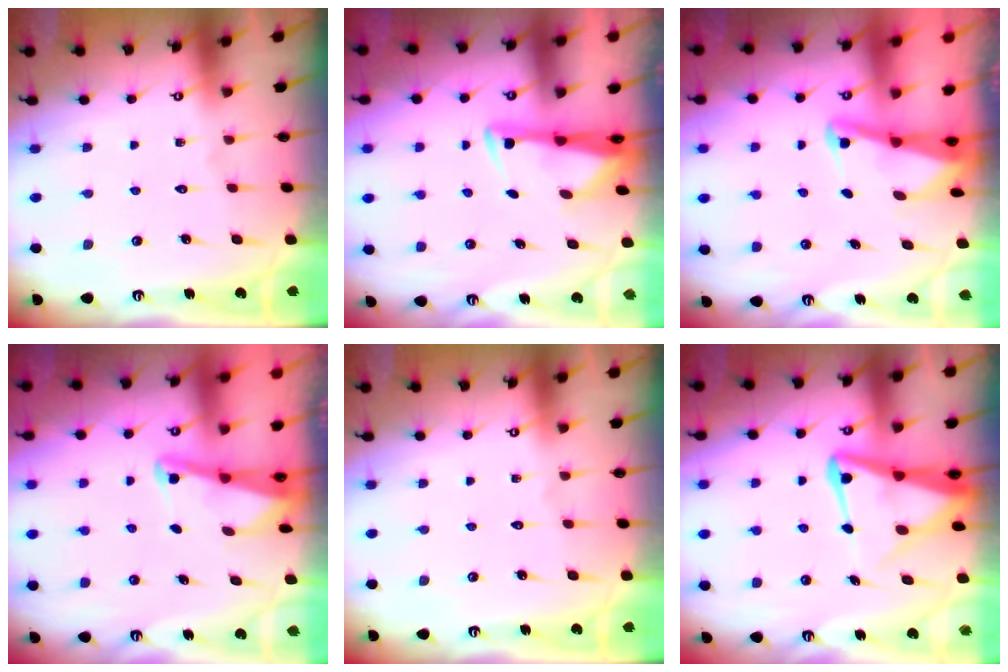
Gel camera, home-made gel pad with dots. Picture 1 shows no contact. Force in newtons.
{"total": 3.0, "press": 2.9, "slide": 0.9}
{"total": 2.6, "press": 2.5, "slide": 0.6}
{"total": 2.2, "press": 2.2, "slide": 0.3}
{"total": 0.0}
{"total": 8.7, "press": 8.6, "slide": 1.0}